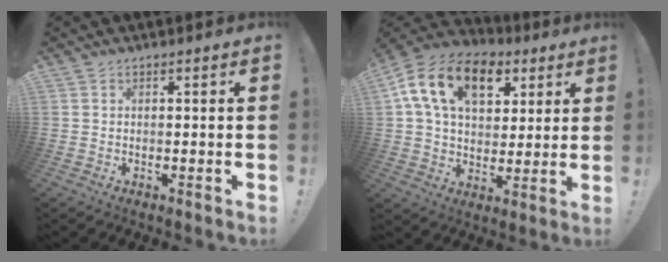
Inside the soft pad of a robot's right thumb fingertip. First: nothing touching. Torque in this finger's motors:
{"motor_torque": [2.47, 2.53, 1.16, -0.01, 0.33]}